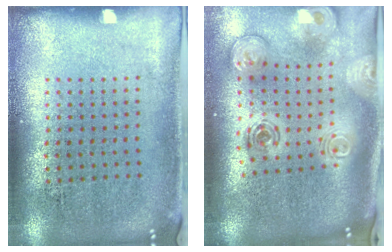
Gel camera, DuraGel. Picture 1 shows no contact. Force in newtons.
{"total": 2.6, "press": 1.8, "slide": 1.8}